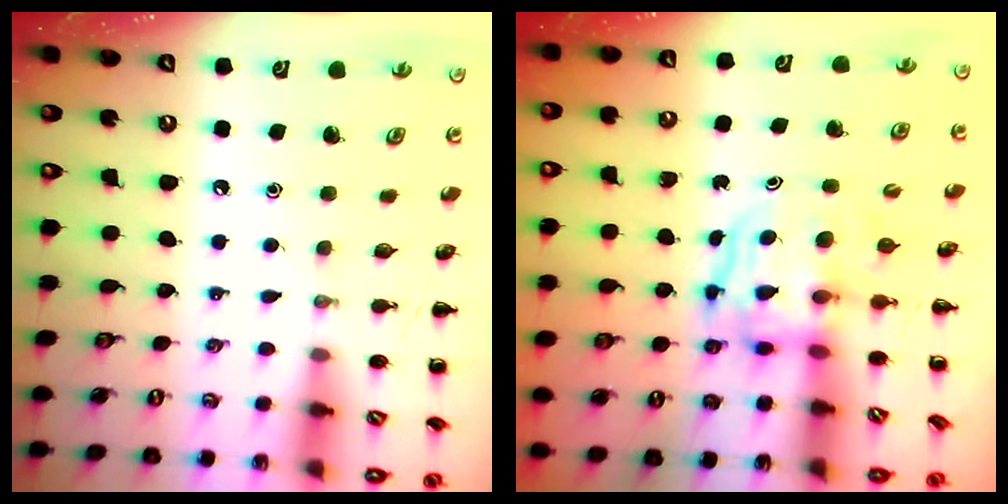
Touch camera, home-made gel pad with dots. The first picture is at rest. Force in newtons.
{"total": 3.6, "press": 3.6, "slide": 0.4}